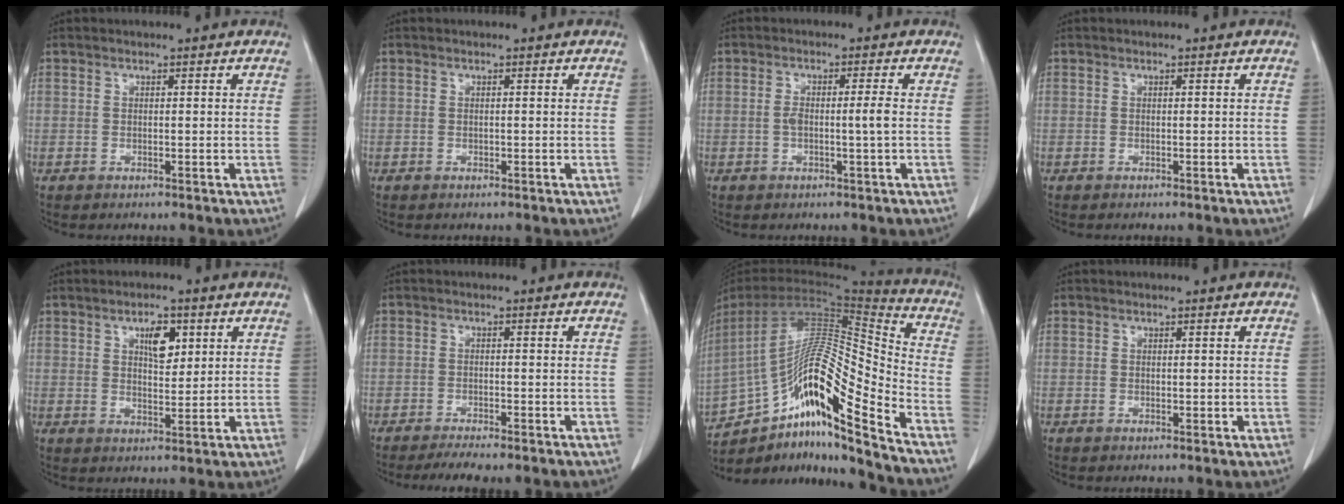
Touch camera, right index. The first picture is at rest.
{"total": 0.0}
{"total": 3.2, "force": [-0.3, -0.1, 3.1], "torque": [-0.061, 0.003, -0.003]}
{"total": 0.0}
{"total": 4.8, "force": [2.1, 2.0, 3.8], "torque": [-0.063, 0.000, 0.037]}
{"total": 5.3, "force": [-4.4, 0.5, 2.9], "torque": [-0.039, -0.006, -0.065]}
{"total": 21.6, "force": [-14.1, 1.5, 16.3], "torque": [-0.298, 0.020, -0.253]}
{"total": 0.5, "force": [0.2, 0.4, 0.3], "torque": [-0.001, -0.001, 0.002]}